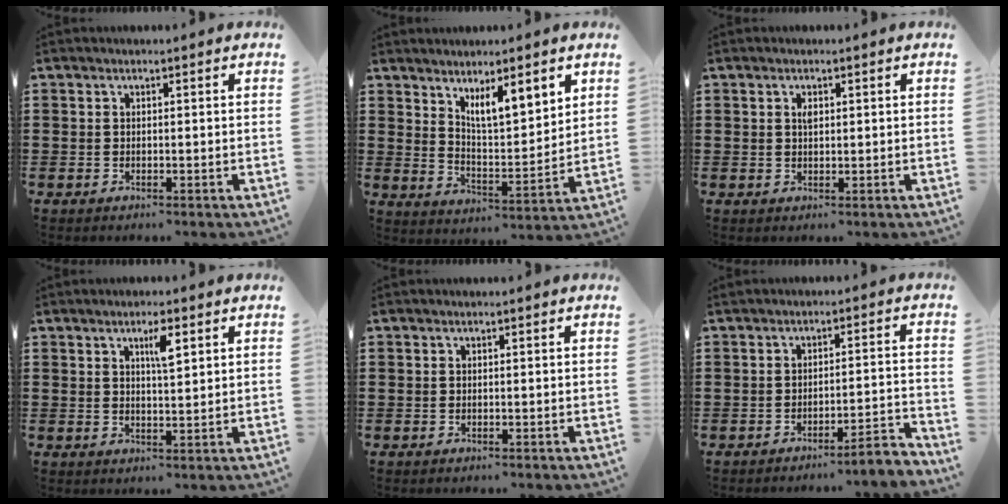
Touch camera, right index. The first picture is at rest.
{"total": 6.5, "force": [4.6, 1.5, 4.2], "torque": [-0.080, -0.016, 0.079]}
{"total": 1.3, "force": [0.4, 0.6, 1.1], "torque": [-0.023, 0.005, 0.006]}
{"total": 3.6, "force": [1.7, 0.8, 3.0], "torque": [-0.048, 0.001, 0.024]}
{"total": 0.0}
{"total": 3.8, "force": [-3.4, -0.2, 1.7], "torque": [-0.030, -0.010, -0.069]}